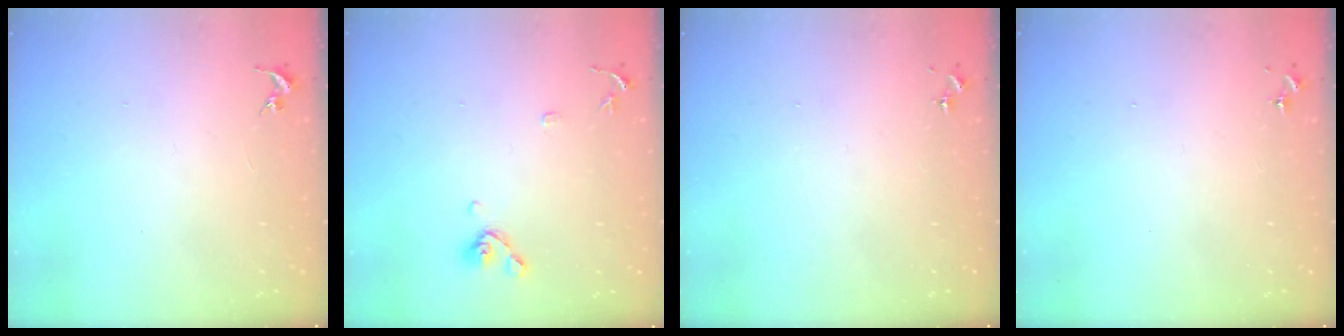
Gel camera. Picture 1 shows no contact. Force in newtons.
{"total": 8.3, "press": 8.0, "slide": 2.1}
{"total": 0.0}
{"total": 0.0}